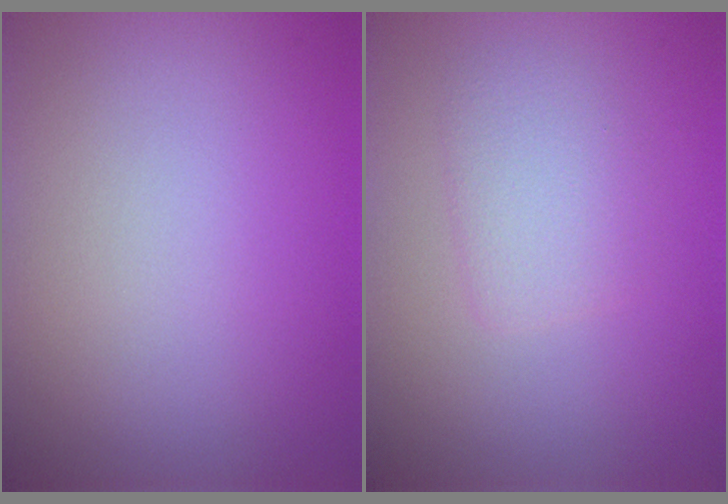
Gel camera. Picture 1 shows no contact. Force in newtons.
{"total": 2.1, "press": 2.1, "slide": 0.1}